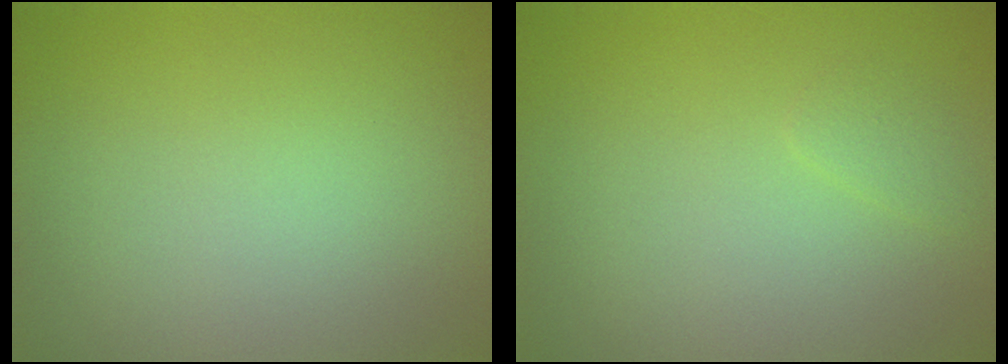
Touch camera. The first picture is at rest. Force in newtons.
{"total": 0.7, "press": 0.7, "slide": 0.1}